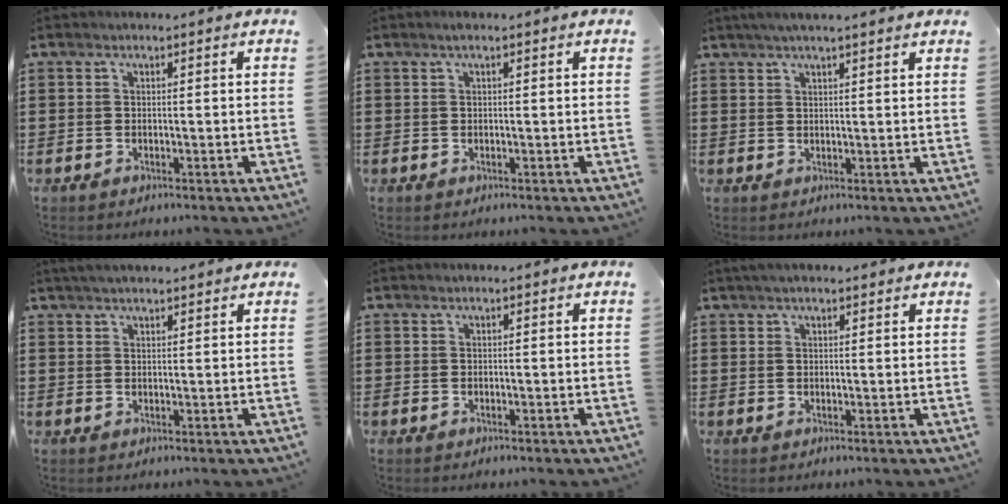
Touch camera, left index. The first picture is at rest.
{"total": 0.7, "force": [0.3, 0.1, 0.7], "torque": [-0.012, 0.001, 0.005]}
{"total": 2.5, "force": [2.1, 0.0, 1.5], "torque": [-0.033, 0.004, 0.038]}
{"total": 1.9, "force": [1.7, 0.2, 0.8], "torque": [-0.018, 0.004, 0.033]}
{"total": 0.0}
{"total": 2.0, "force": [1.6, 0.6, 1.1], "torque": [-0.024, 0.006, 0.029]}